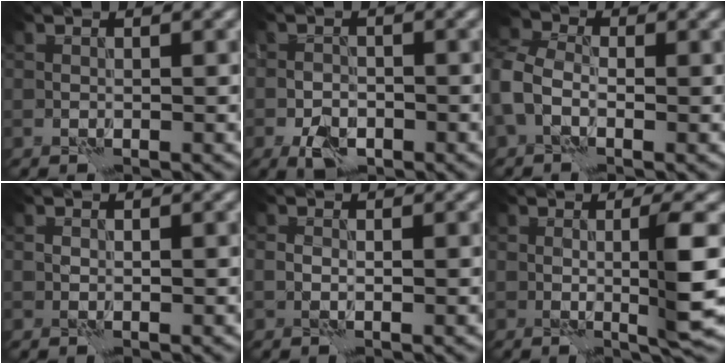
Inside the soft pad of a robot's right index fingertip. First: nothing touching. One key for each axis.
{"total": 3.3, "fx": -1.9, "fy": 1.9, "fz": 1.9, "tx": -0.031, "ty": -0.003, "tz": -0.037}
{"total": 3.9, "fx": -0.9, "fy": 3.0, "fz": 2.5, "tx": -0.059, "ty": 0.009, "tz": -0.037}
{"total": 0.0}
{"total": 0.8, "fx": 0.0, "fy": 0.5, "fz": 0.6, "tx": -0.015, "ty": -0.002, "tz": -0.001}
{"total": 4.3, "fx": 0.1, "fy": 0.3, "fz": 4.3, "tx": -0.071, "ty": -0.003, "tz": 0.003}